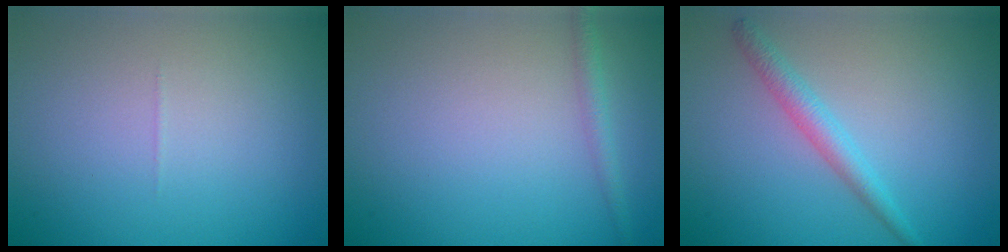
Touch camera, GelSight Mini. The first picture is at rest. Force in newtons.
{"total": 1.4, "press": 1.4, "slide": 0.0}
{"total": 2.2, "press": 2.2, "slide": 0.0}